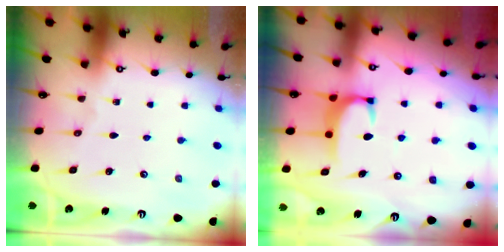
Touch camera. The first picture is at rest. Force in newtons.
{"total": 2.0, "press": 1.9, "slide": 0.5}